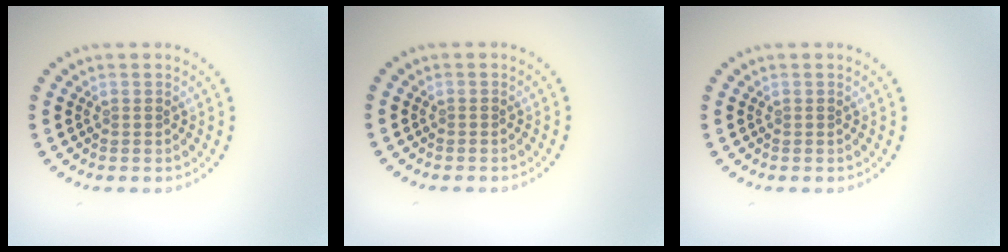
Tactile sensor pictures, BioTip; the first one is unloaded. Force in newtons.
{"total": 0.0}
{"total": 0.0}